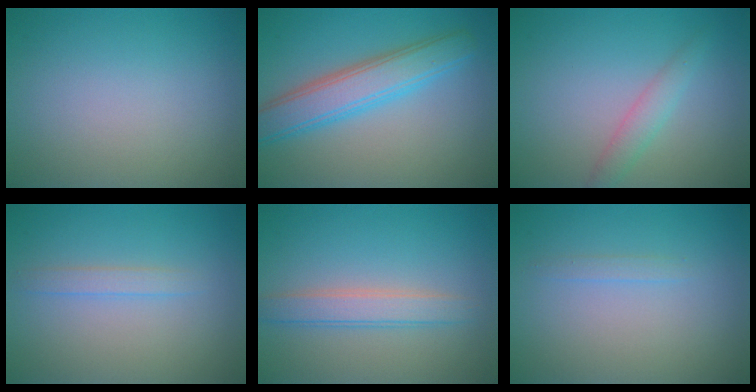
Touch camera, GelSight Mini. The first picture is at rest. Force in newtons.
{"total": 5.2, "press": 5.2, "slide": 0.1}
{"total": 1.9, "press": 1.9, "slide": 0.0}
{"total": 1.2, "press": 1.2, "slide": 0.0}
{"total": 2.7, "press": 2.7, "slide": 0.0}
{"total": 0.8, "press": 0.8, "slide": 0.1}